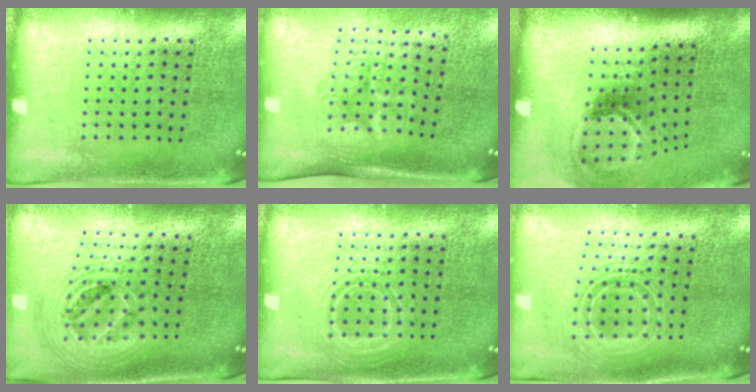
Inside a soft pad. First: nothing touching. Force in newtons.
{"total": 1.7, "press": 1.3, "slide": 1.1}
{"total": 2.1, "press": 1.3, "slide": 1.6}
{"total": 2.2, "press": 1.7, "slide": 1.4}
{"total": 1.0, "press": 1.0, "slide": 0.2}
{"total": 2.0, "press": 1.5, "slide": 1.3}